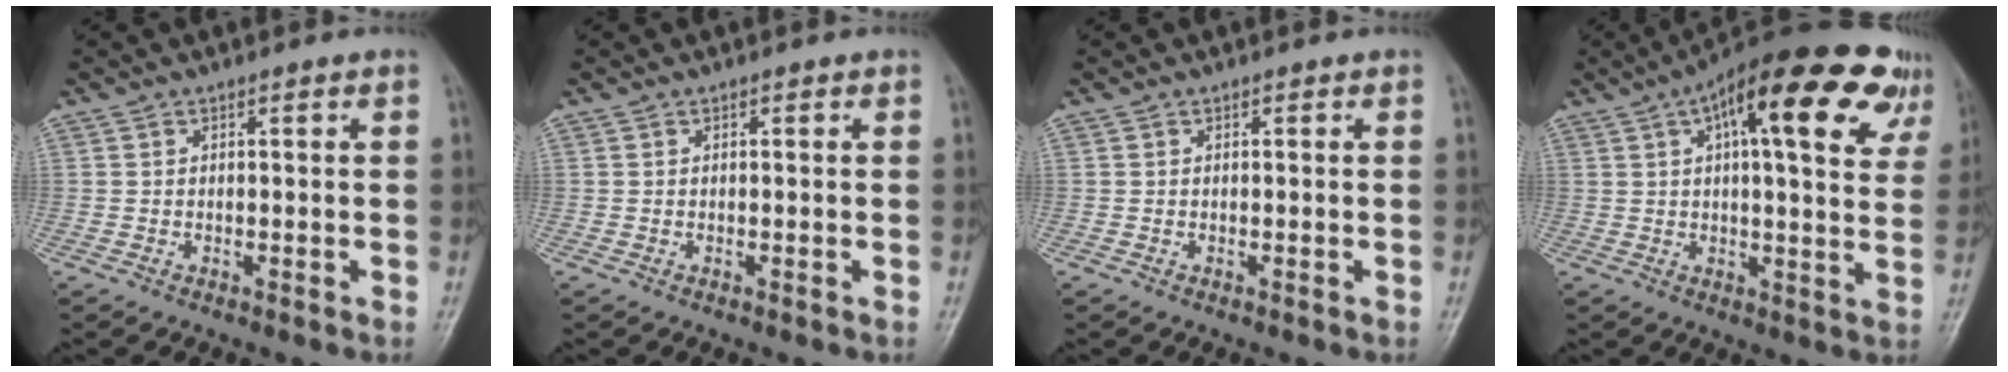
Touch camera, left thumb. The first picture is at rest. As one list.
[{"total": 0.0}, {"total": 0.0}, {"total": 23.1, "force": [10.8, 7.8, 19.0], "torque": [-0.249, 0.011, 0.143]}]